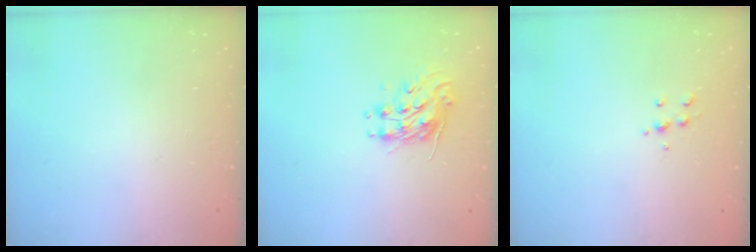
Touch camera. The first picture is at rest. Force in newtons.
{"total": 8.9, "press": 8.9, "slide": 0.2}
{"total": 5.8, "press": 5.7, "slide": 0.8}